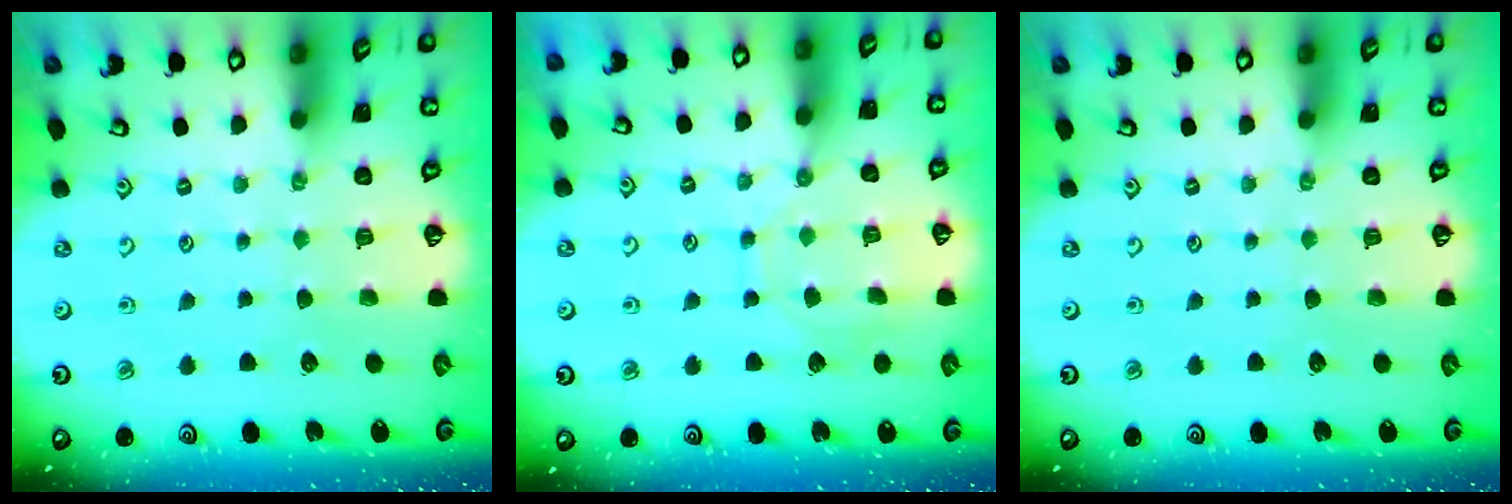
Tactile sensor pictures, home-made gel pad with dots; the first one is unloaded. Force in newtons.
{"total": 9.4, "press": 9.4, "slide": 0.7}
{"total": 0.0}